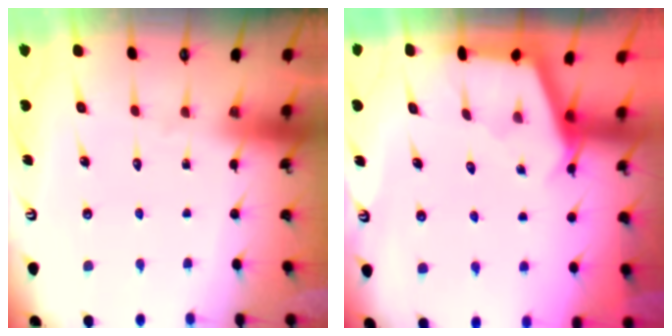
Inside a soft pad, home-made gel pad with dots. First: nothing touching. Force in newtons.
{"total": 2.8, "press": 2.8, "slide": 0.3}